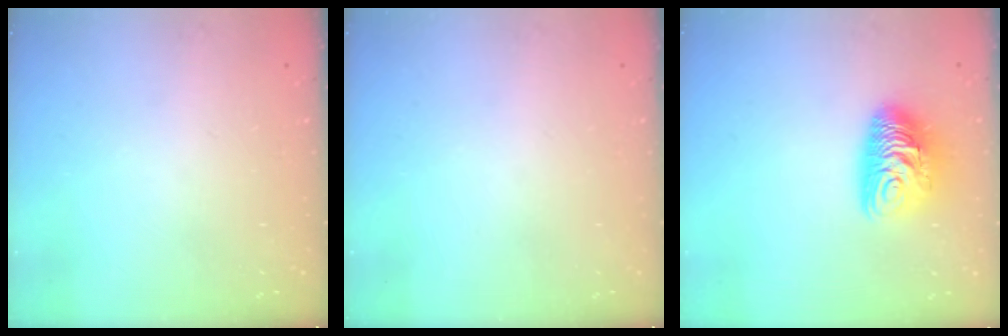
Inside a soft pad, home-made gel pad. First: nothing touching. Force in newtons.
{"total": 0.0}
{"total": 10.7, "press": 10.7, "slide": 1.0}